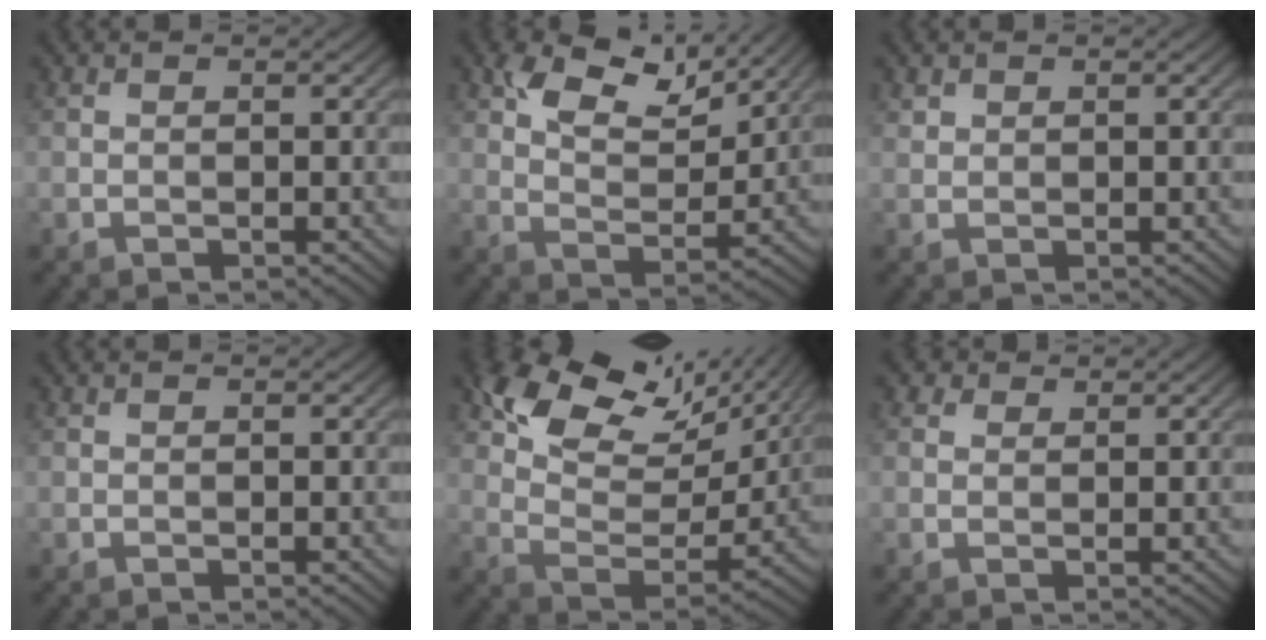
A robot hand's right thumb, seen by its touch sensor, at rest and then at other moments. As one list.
[{"total": 9.1, "force": [5.5, 4.4, 5.7], "torque": [-0.114, -0.003, 0.103]}, {"total": 0.9, "force": [0.7, 0.6, 0.2], "torque": [-0.007, -0.003, 0.016]}, {"total": 0.0}, {"total": 14.0, "force": [8.4, 7.1, 8.6], "torque": [-0.166, 0.005, 0.146]}, {"total": 1.7, "force": [1.2, 1.0, 0.5], "torque": [-0.010, 0.005, 0.019]}]